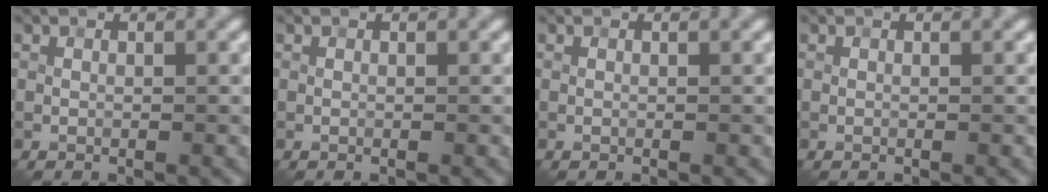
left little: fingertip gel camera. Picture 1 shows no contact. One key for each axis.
{"total": 0.0}
{"total": 0.0}
{"total": 0.0}